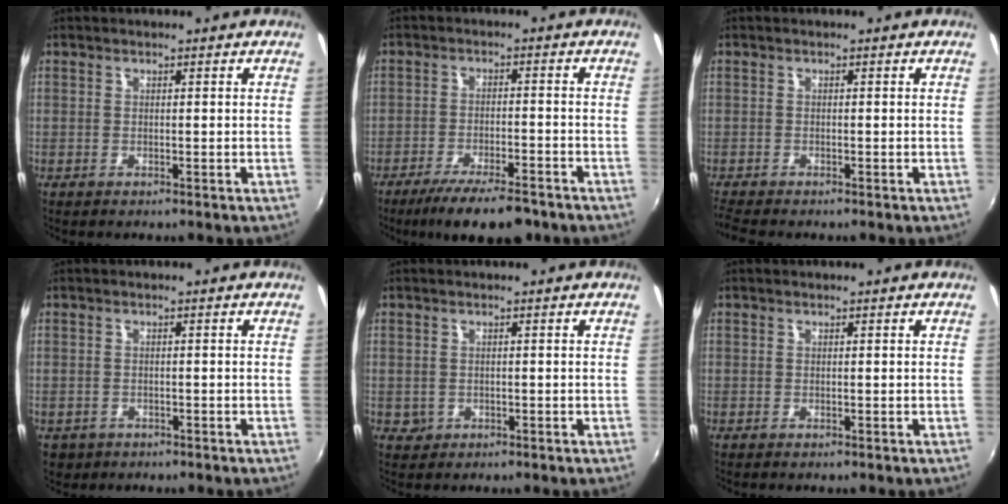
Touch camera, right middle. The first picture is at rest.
{"total": 11.1, "force": [-8.8, 2.6, 6.4], "torque": [-0.132, -0.024, -0.139]}
{"total": 3.2, "force": [-3.0, 0.3, 1.2], "torque": [-0.033, -0.020, -0.058]}
{"total": 3.4, "force": [-1.4, 2.8, 1.2], "torque": [-0.032, -0.006, -0.016]}
{"total": 1.4, "force": [-0.2, 1.4, 0.3], "torque": [-0.004, -0.002, -0.002]}
{"total": 0.0}